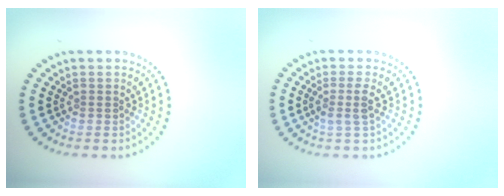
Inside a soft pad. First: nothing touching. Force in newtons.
{"total": 1.9, "press": 1.5, "slide": 1.0}